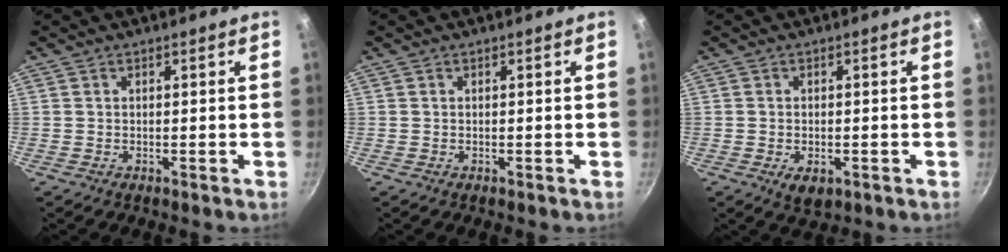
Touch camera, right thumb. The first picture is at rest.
{"total": 0.0}
{"total": 3.8, "force": [-1.3, 2.3, 2.8], "torque": [-0.039, -0.004, -0.014]}